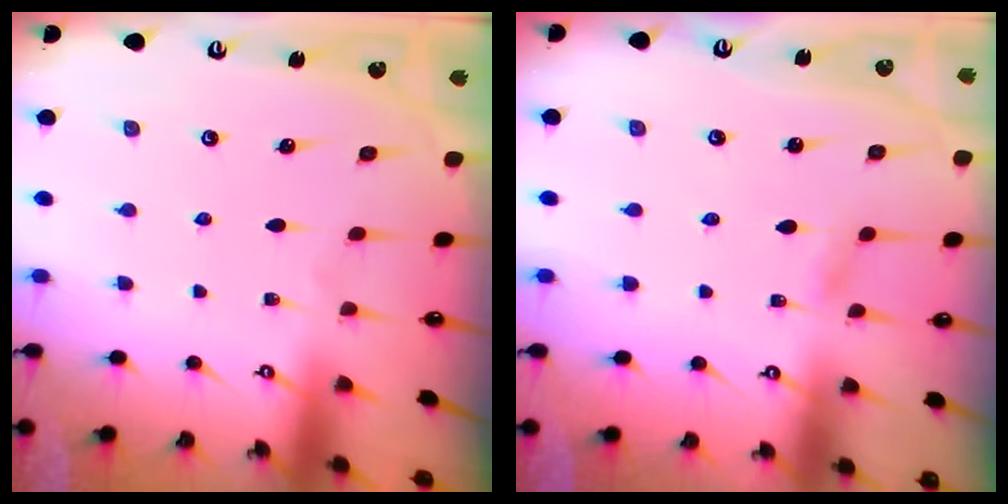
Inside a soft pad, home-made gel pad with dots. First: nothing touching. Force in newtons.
{"total": 3.0, "press": 3.0, "slide": 0.3}